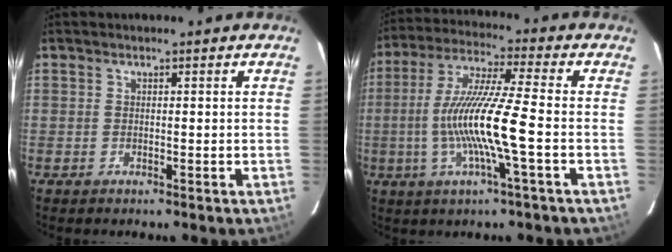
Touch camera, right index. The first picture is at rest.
{"total": 13.6, "force": [-3.0, -0.3, 13.3], "torque": [-0.260, -0.002, -0.055]}